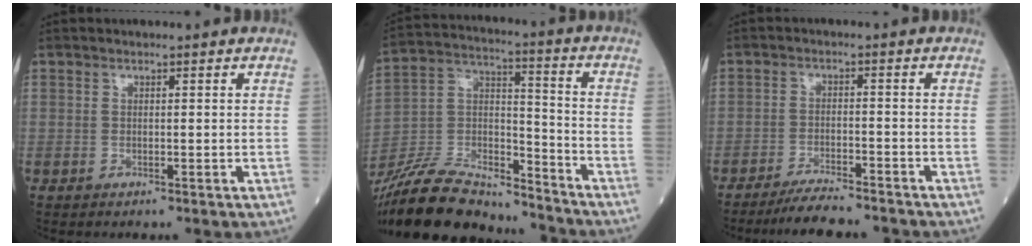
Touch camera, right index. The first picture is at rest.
{"total": 20.7, "force": [-18.8, 4.8, 7.3], "torque": [-0.162, 0.012, -0.330]}
{"total": 8.1, "force": [-7.5, 0.5, 3.0], "torque": [-0.044, -0.013, -0.123]}